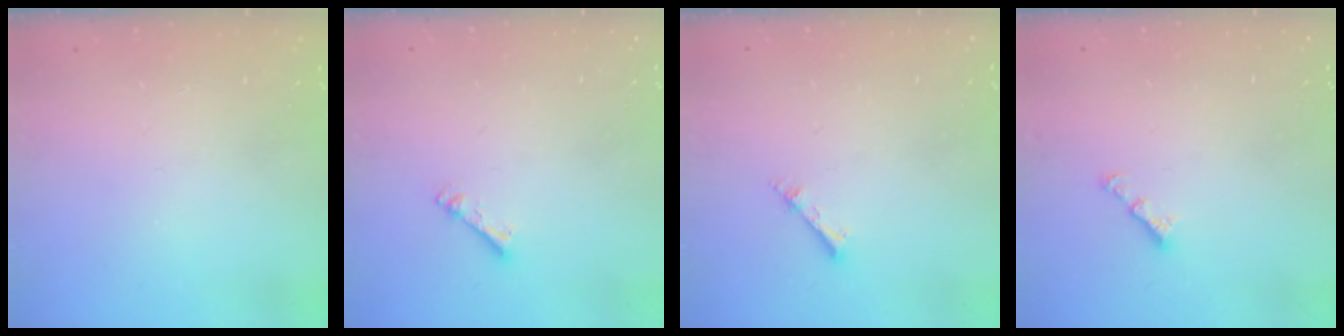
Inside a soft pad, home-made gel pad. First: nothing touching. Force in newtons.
{"total": 2.7, "press": 2.7, "slide": 0.4}
{"total": 2.1, "press": 2.1, "slide": 0.3}
{"total": 2.8, "press": 2.7, "slide": 0.5}